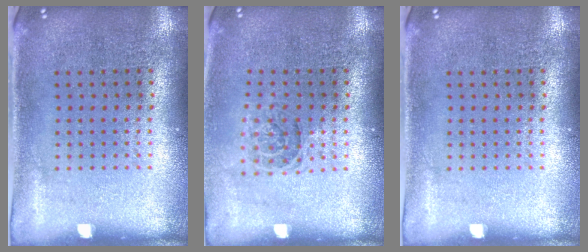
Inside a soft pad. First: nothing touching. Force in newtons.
{"total": 1.2, "press": 1.1, "slide": 0.5}
{"total": 0.0}